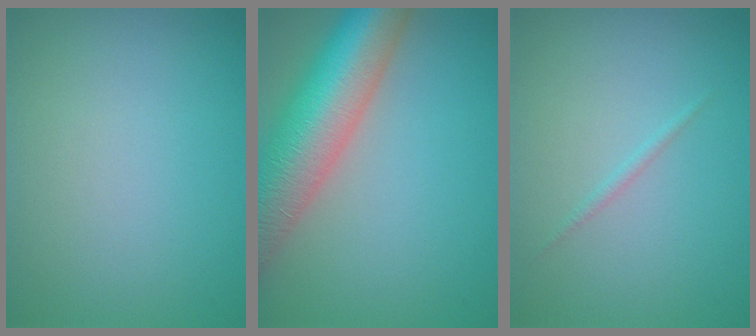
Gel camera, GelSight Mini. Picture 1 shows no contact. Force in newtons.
{"total": 11.6, "press": 11.6, "slide": 0.4}
{"total": 0.6, "press": 0.6, "slide": 0.0}